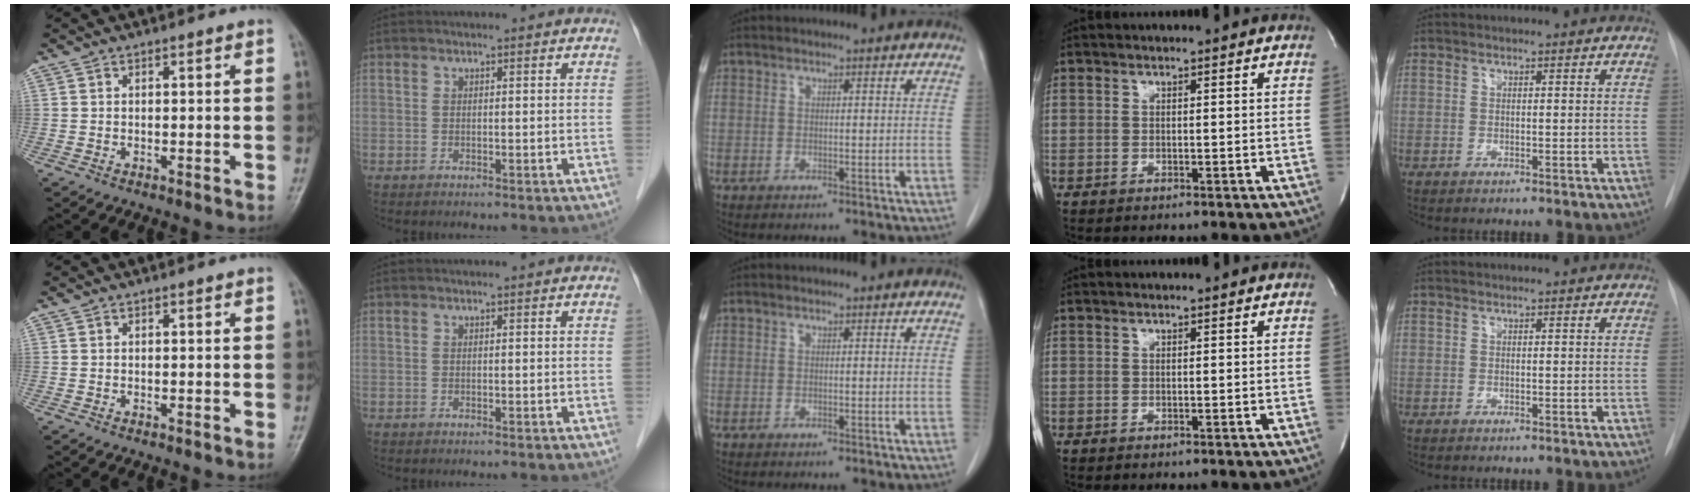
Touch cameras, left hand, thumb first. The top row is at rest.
{}